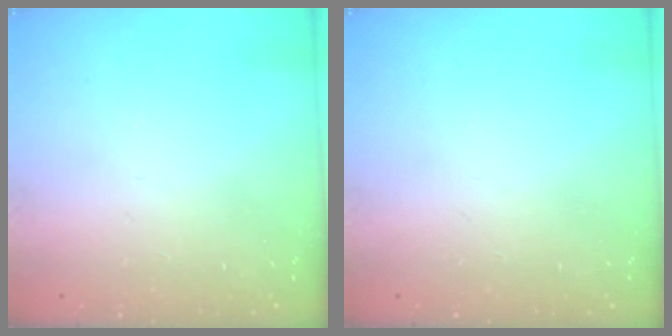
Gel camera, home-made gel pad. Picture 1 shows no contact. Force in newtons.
{"total": 0.0}